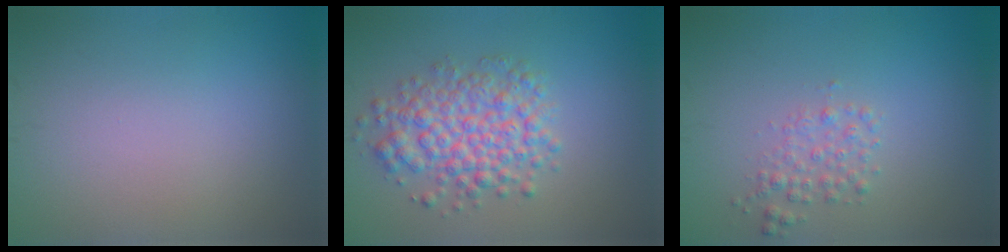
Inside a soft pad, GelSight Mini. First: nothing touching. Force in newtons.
{"total": 5.0, "press": 5.0, "slide": 0.2}
{"total": 1.7, "press": 1.7, "slide": 0.1}